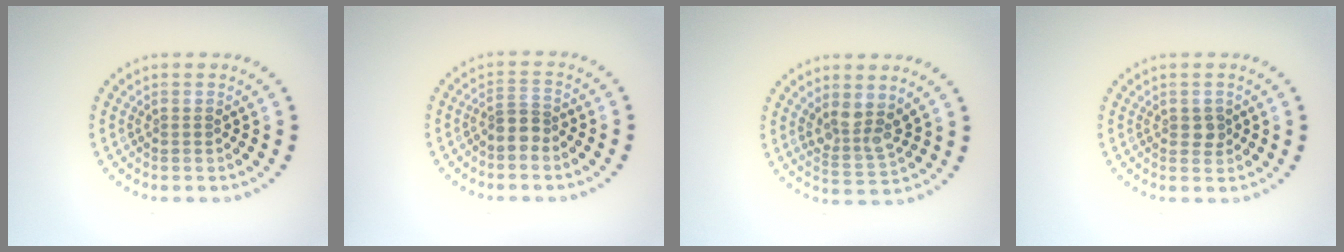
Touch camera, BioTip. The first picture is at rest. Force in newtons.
{"total": 2.1, "press": 1.7, "slide": 1.3}
{"total": 3.2, "press": 2.7, "slide": 1.7}
{"total": 1.2, "press": 1.2, "slide": 0.2}